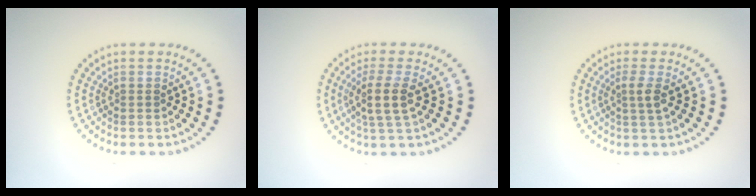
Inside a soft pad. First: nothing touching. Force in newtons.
{"total": 2.8, "press": 2.3, "slide": 1.6}
{"total": 1.5, "press": 1.0, "slide": 1.1}